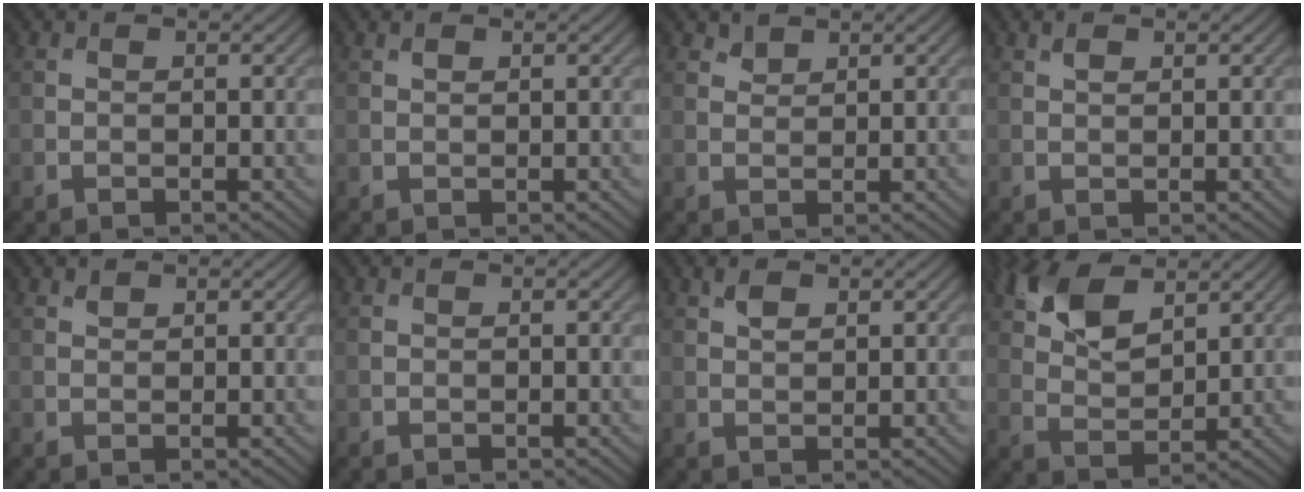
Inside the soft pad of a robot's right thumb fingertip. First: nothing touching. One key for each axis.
{"total": 0.6, "fx": 0.4, "fy": 0.3, "fz": 0.4, "tx": -0.010, "ty": -0.001, "tz": 0.010}
{"total": 1.2, "fx": 1.1, "fy": 0.6, "fz": 0.3, "tx": -0.005, "ty": -0.004, "tz": 0.024}
{"total": 1.0, "fx": 0.6, "fy": 0.5, "fz": 0.6, "tx": -0.016, "ty": 0.000, "tz": 0.013}
{"total": 0.6, "fx": 0.6, "fy": 0.3, "fz": 0.2, "tx": -0.005, "ty": -0.002, "tz": 0.014}
{"total": 0.0}
{"total": 1.7, "fx": 1.0, "fy": 0.9, "fz": 1.2, "tx": -0.023, "ty": 0.002, "tz": 0.020}
{"total": 8.6, "fx": 4.8, "fy": 4.2, "fz": 5.8, "tx": -0.132, "ty": 0.009, "tz": 0.095}